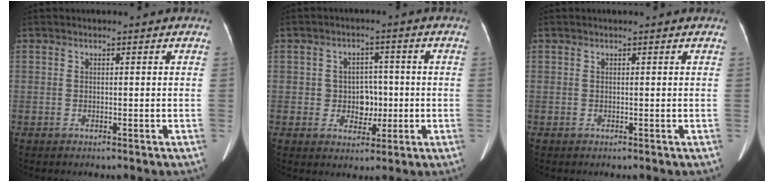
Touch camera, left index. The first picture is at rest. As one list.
[{"total": 4.7, "force": [-0.6, 3.8, 2.7], "torque": [-0.041, 0.012, -0.004]}, {"total": 1.1, "force": [0.9, 0.2, 0.5], "torque": [-0.008, 0.014, 0.011]}]